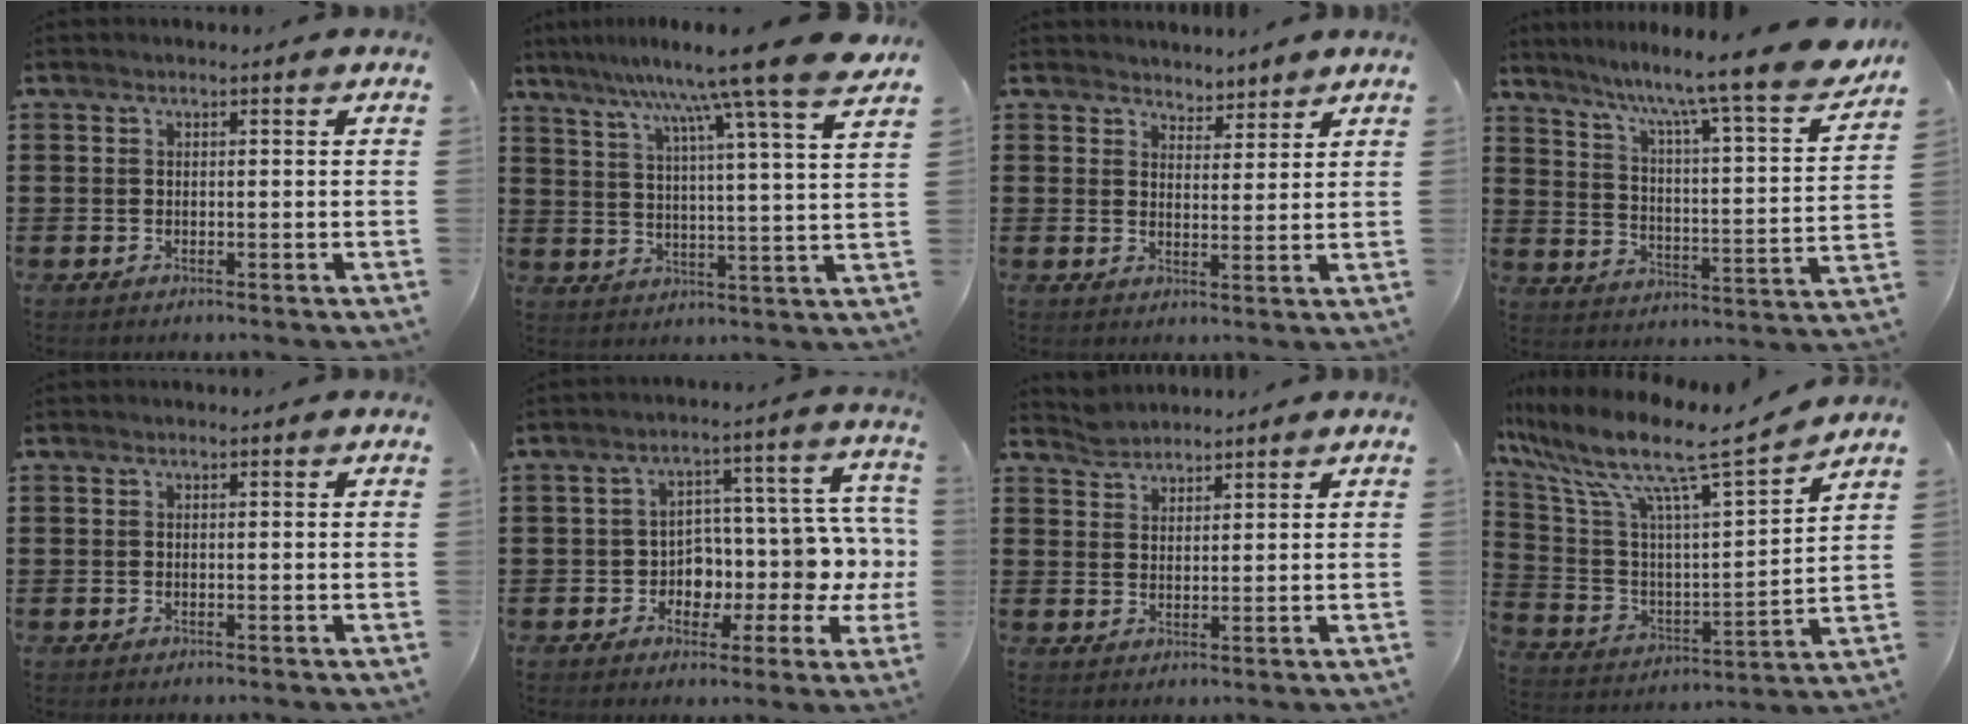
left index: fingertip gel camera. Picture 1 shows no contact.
{"total": 11.5, "force": [9.6, -1.6, 6.1], "torque": [-0.132, -0.064, 0.148]}
{"total": 3.2, "force": [3.0, 0.8, -0.5], "torque": [-0.002, -0.007, 0.057]}
{"total": 9.7, "force": [8.1, -0.6, 5.3], "torque": [-0.108, -0.069, 0.122]}
{"total": 0.0}
{"total": 6.8, "force": [0.9, 5.7, 3.7], "torque": [-0.071, -0.036, 0.015]}
{"total": 2.4, "force": [2.3, 0.5, -0.5], "torque": [0.001, 0.001, 0.046]}
{"total": 11.5, "force": [8.8, 1.1, 7.4], "torque": [-0.168, -0.063, 0.136]}